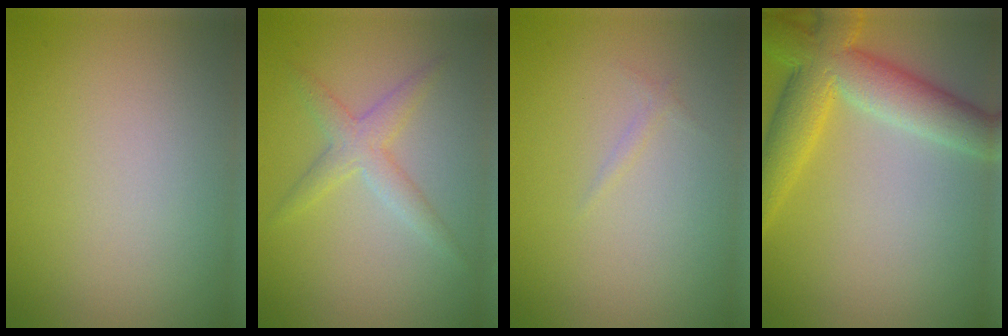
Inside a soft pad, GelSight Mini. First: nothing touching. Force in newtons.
{"total": 2.5, "press": 2.5, "slide": 0.1}
{"total": 0.5, "press": 0.5, "slide": 0.0}
{"total": 7.4, "press": 7.4, "slide": 0.4}